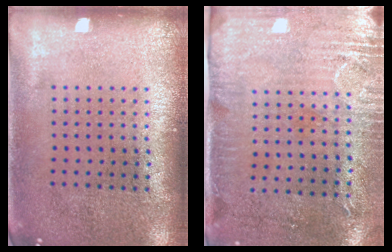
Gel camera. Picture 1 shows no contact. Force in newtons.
{"total": 2.9, "press": 2.4, "slide": 1.6}